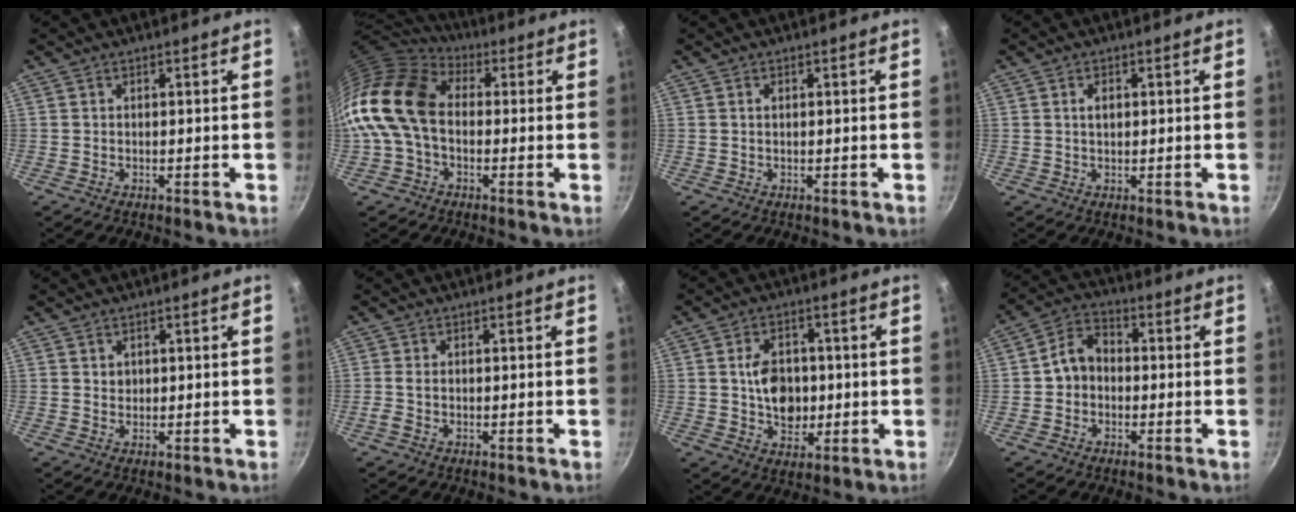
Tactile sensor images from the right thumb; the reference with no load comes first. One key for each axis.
{"total": 15.9, "fx": -0.4, "fy": 11.4, "fz": 11.1, "tx": -0.201, "ty": 0.032, "tz": -0.026}
{"total": 0.6, "fx": 0.2, "fy": 0.4, "fz": 0.5, "tx": -0.011, "ty": 0.001, "tz": 0.006}
{"total": 1.9, "fx": 0.4, "fy": 1.2, "fz": 1.4, "tx": -0.021, "ty": 0.002, "tz": 0.009}
{"total": 1.4, "fx": 0.5, "fy": 1.2, "fz": 0.5, "tx": -0.001, "ty": -0.003, "tz": 0.007}
{"total": 1.4, "fx": -0.4, "fy": 0.8, "fz": 1.1, "tx": -0.032, "ty": 0.004, "tz": -0.012}
{"total": 9.7, "fx": 0.2, "fy": 7.1, "fz": 6.6, "tx": -0.077, "ty": 0.002, "tz": 0.005}
{"total": 6.7, "fx": -0.6, "fy": 5.4, "fz": 4.0, "tx": -0.046, "ty": 0.026, "tz": -0.026}